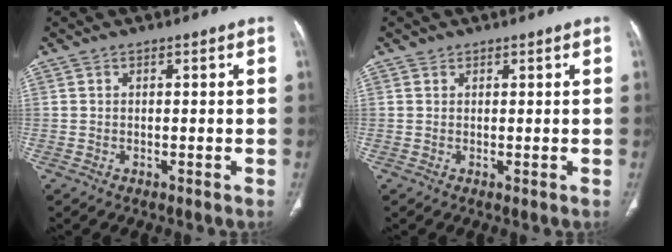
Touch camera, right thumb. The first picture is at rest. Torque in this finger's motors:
{"motor_torque": [-0.72, -0.07, 0.28, 0.11, -0.01]}